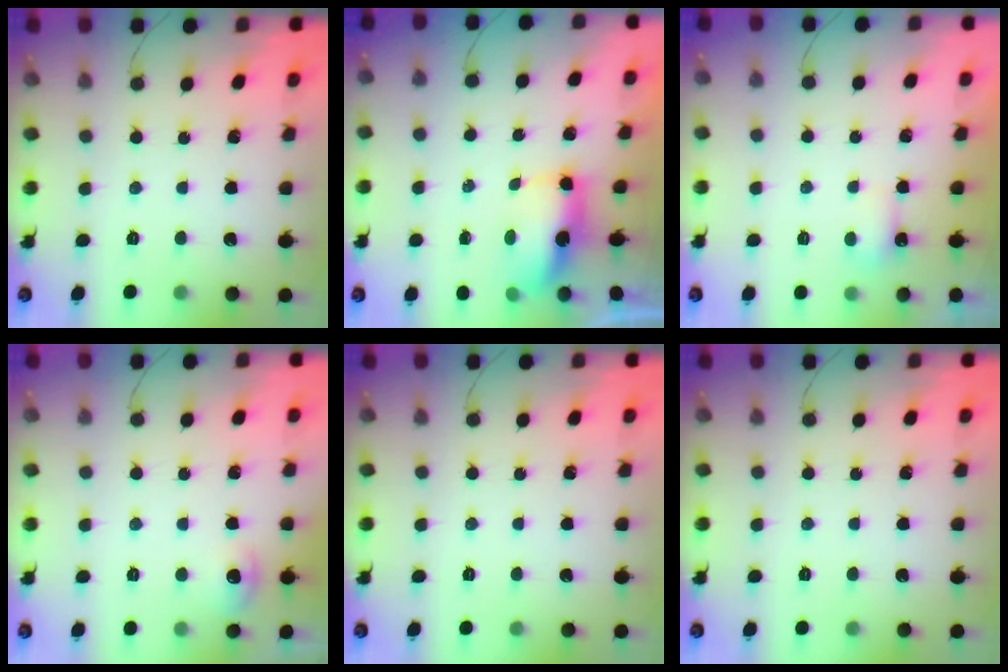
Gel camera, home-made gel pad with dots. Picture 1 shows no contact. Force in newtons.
{"total": 6.6, "press": 6.6, "slide": 0.6}
{"total": 3.0, "press": 2.9, "slide": 0.8}
{"total": 5.1, "press": 4.7, "slide": 1.8}
{"total": 0.0}
{"total": 0.0}